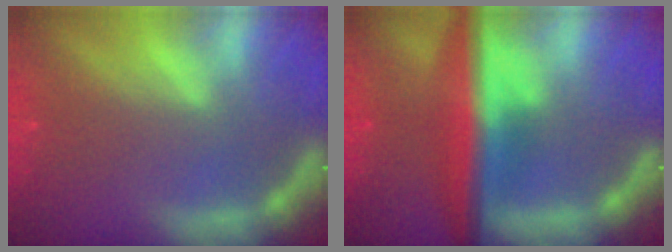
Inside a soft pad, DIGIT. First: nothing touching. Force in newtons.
{"total": 9.0}